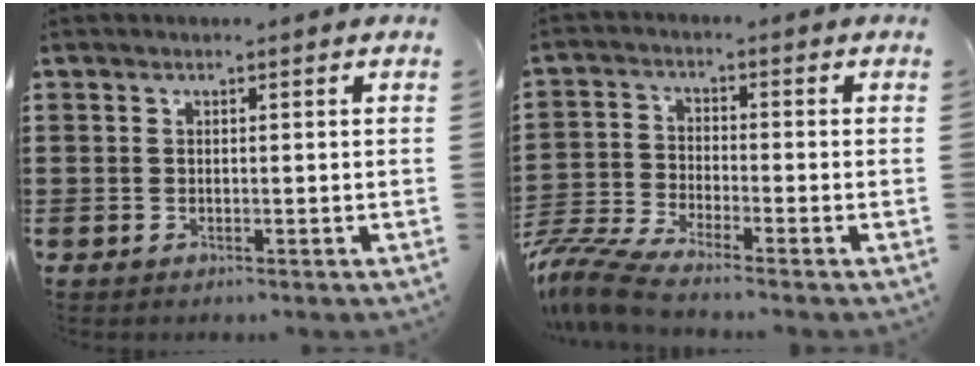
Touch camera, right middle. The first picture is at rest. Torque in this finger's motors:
{"motor_torque": [1.40, -0.73, 0.22, 0.06]}